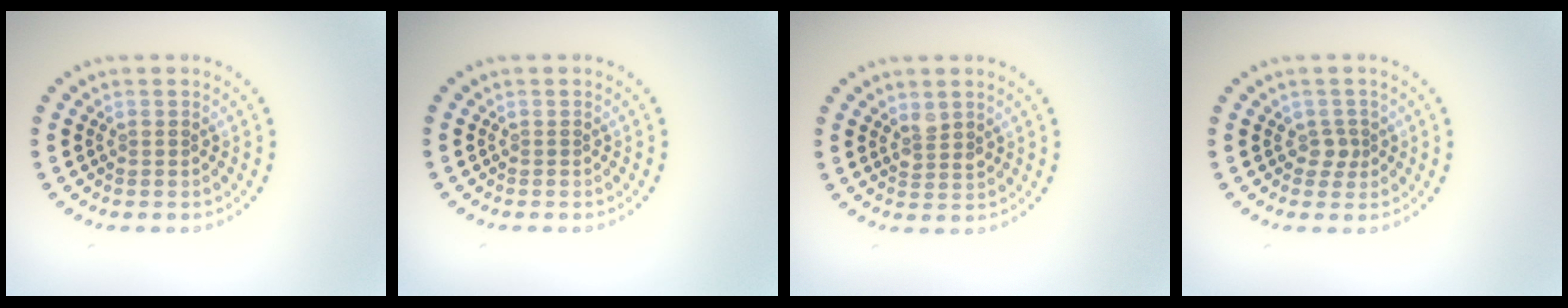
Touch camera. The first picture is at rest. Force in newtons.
{"total": 0.0}
{"total": 1.7, "press": 1.5, "slide": 0.8}
{"total": 1.4, "press": 1.1, "slide": 0.9}